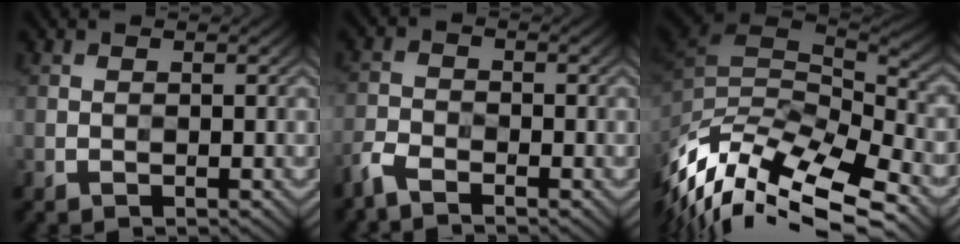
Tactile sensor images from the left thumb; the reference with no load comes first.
{"total": 3.3, "force": [-2.8, 0.9, 1.5], "torque": [-0.040, -0.008, -0.068]}
{"total": 14.3, "force": [-6.9, 6.2, 10.9], "torque": [-0.237, -0.015, -0.090]}